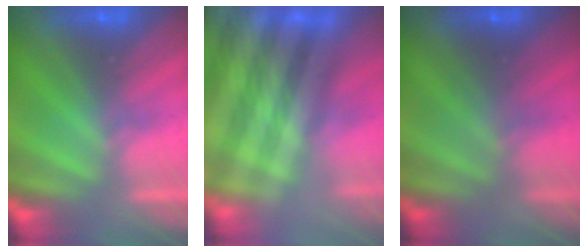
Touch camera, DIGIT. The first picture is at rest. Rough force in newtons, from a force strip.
{"total": 5.6}
{"total": 1.9}